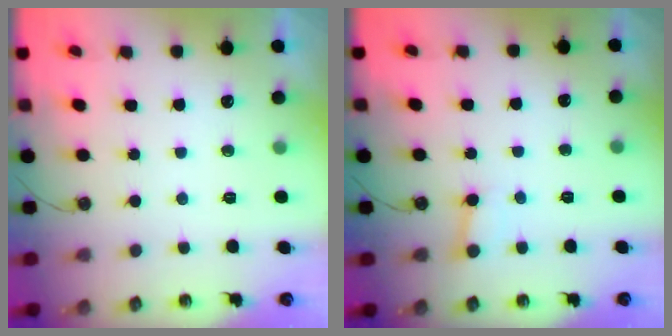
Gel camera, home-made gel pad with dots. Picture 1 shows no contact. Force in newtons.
{"total": 2.0, "press": 2.0, "slide": 0.2}